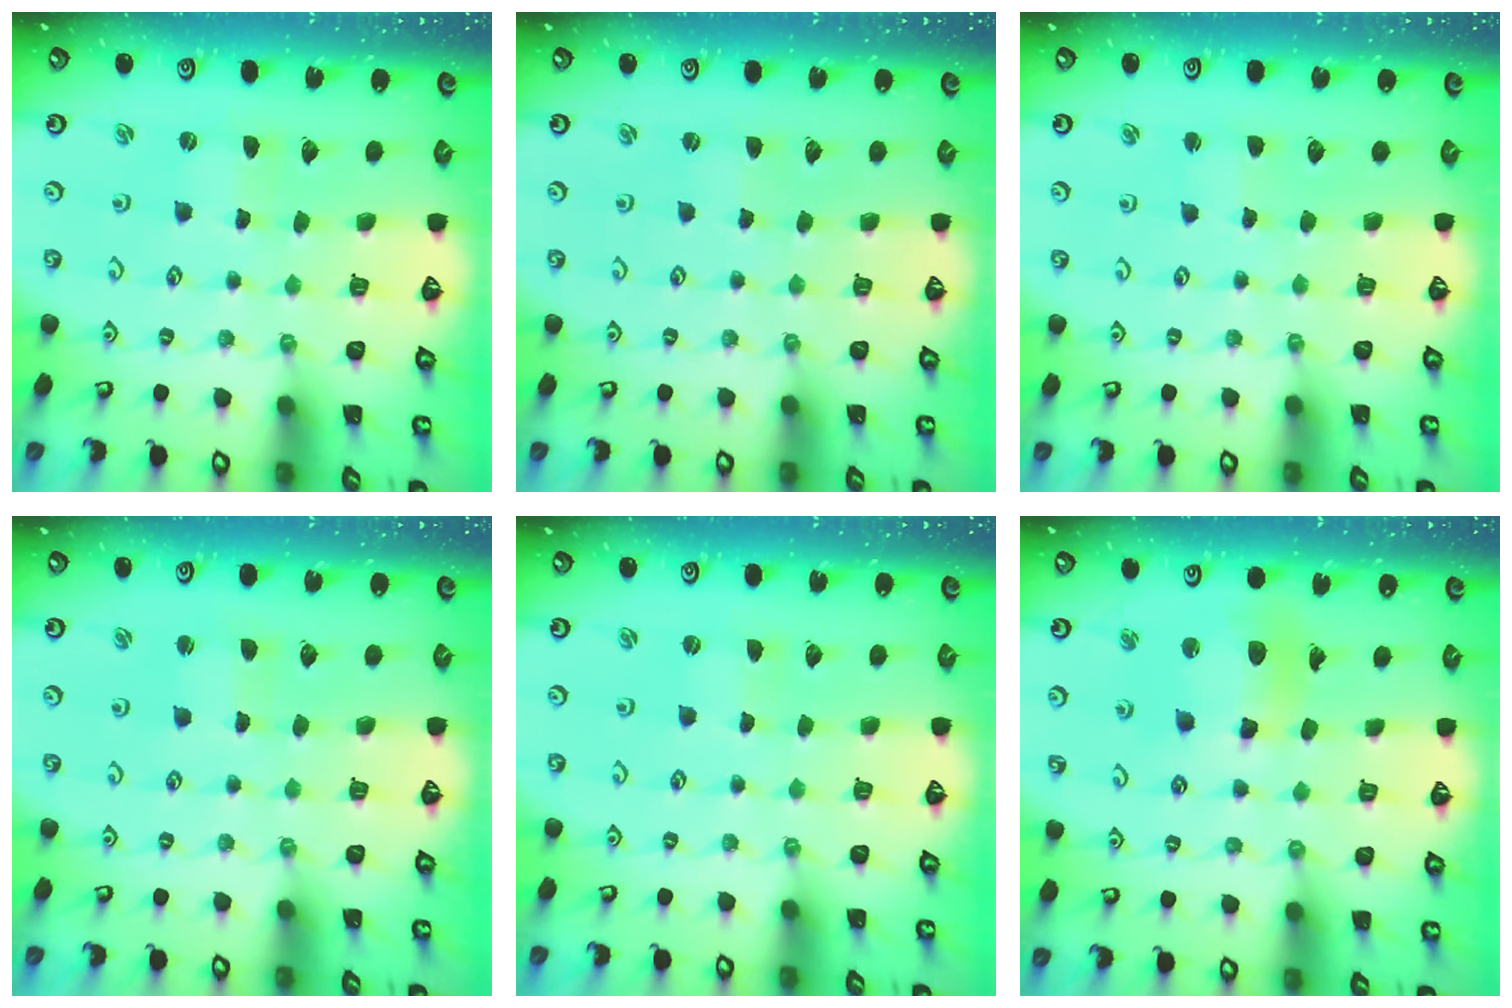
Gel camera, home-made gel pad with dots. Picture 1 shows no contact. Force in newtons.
{"total": 0.5, "press": 0.5, "slide": 0.0}
{"total": 1.3, "press": 1.2, "slide": 0.1}
{"total": 1.9, "press": 1.9, "slide": 0.4}
{"total": 0.0}
{"total": 11.7, "press": 11.6, "slide": 1.4}